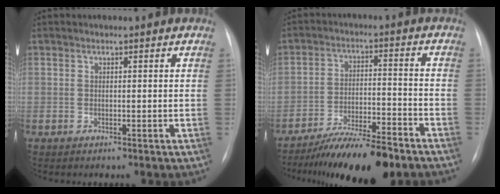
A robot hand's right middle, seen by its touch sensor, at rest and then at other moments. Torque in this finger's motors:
{"motor_torque": [1.08, -1.06, 0.27, 0.13]}